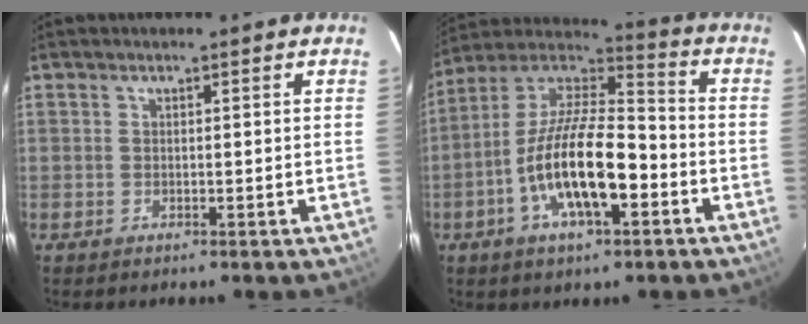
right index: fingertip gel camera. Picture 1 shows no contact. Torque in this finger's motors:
{"motor_torque": [1.10, -0.71, 1.05, 0.21]}